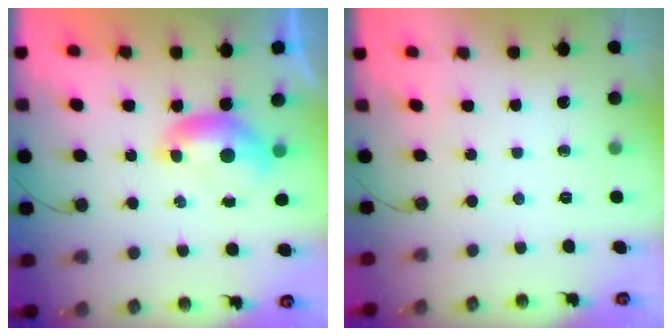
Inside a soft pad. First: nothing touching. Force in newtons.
{"total": 0.0}